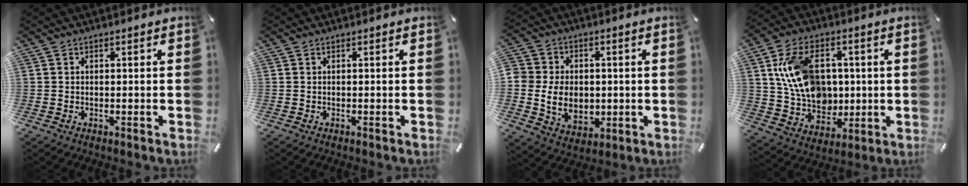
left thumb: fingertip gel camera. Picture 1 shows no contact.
{"total": 0.0}
{"total": 10.2, "force": [-0.5, 8.6, 5.5], "torque": [-0.118, 0.005, -0.009]}
{"total": 15.9, "force": [2.8, 12.0, 10.0], "torque": [-0.207, 0.010, 0.059]}